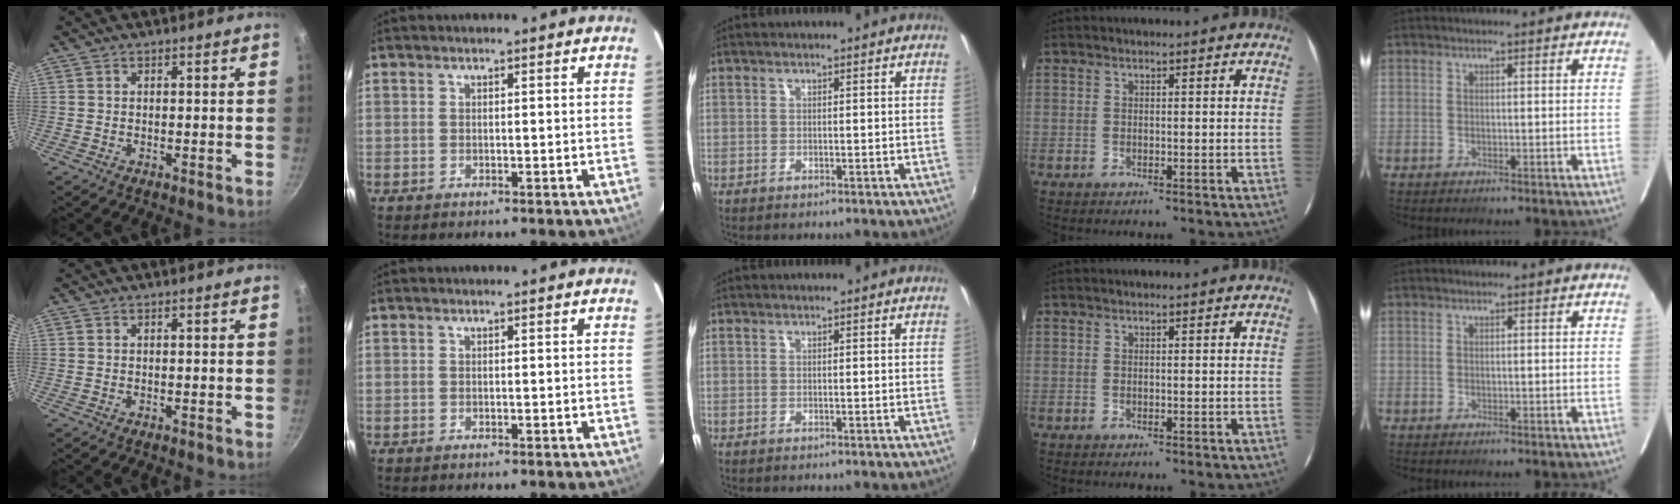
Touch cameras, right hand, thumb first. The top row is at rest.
{}